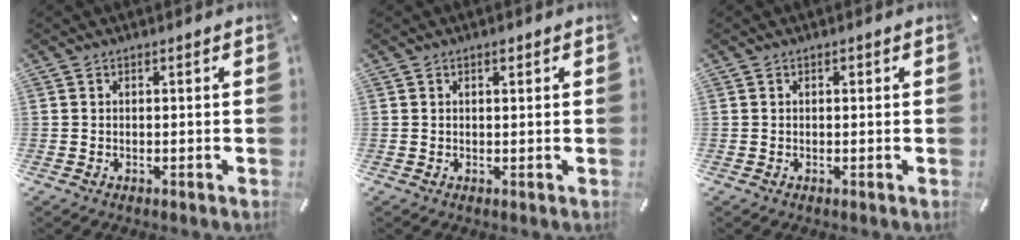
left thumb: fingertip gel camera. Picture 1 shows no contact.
{"total": 1.1, "force": [0.6, 0.5, 0.7], "torque": [-0.015, 0.003, 0.009]}
{"total": 0.6, "force": [0.2, 0.5, 0.3], "torque": [-0.007, 0.002, 0.002]}